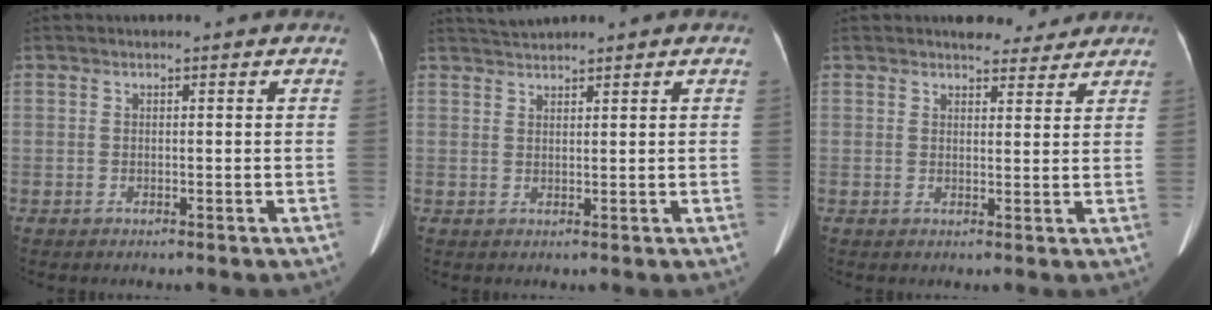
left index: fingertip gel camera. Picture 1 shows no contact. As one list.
[{"total": 2.2, "force": [2.1, -0.3, 0.2], "torque": [-0.010, 0.016, 0.047]}, {"total": 4.7, "force": [4.3, 1.7, 1.0], "torque": [-0.010, 0.006, 0.056]}]